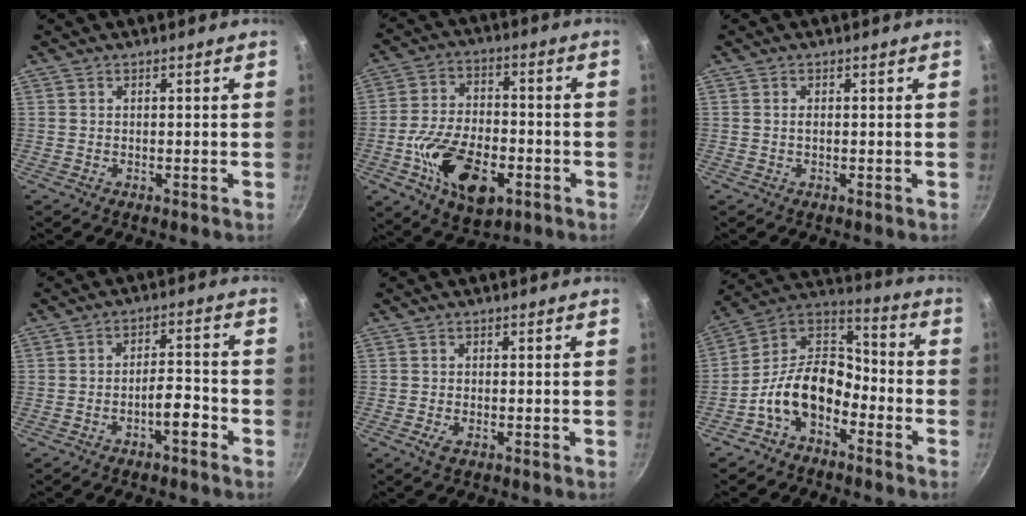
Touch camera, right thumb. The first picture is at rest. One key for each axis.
{"total": 16.8, "fx": -5.6, "fy": 9.7, "fz": 12.5, "tx": -0.201, "ty": 0.023, "tz": -0.094}
{"total": 0.7, "fx": 0.0, "fy": 0.3, "fz": 0.7, "tx": -0.016, "ty": 0.001, "tz": -0.001}
{"total": 5.0, "fx": -2.8, "fy": 1.6, "fz": 3.8, "tx": -0.052, "ty": 0.031, "tz": -0.043}
{"total": 1.7, "fx": -0.6, "fy": 0.8, "fz": 1.4, "tx": -0.027, "ty": -0.003, "tz": -0.010}
{"total": 14.4, "fx": -6.2, "fy": 9.2, "fz": 9.2, "tx": -0.129, "ty": 0.076, "tz": -0.142}